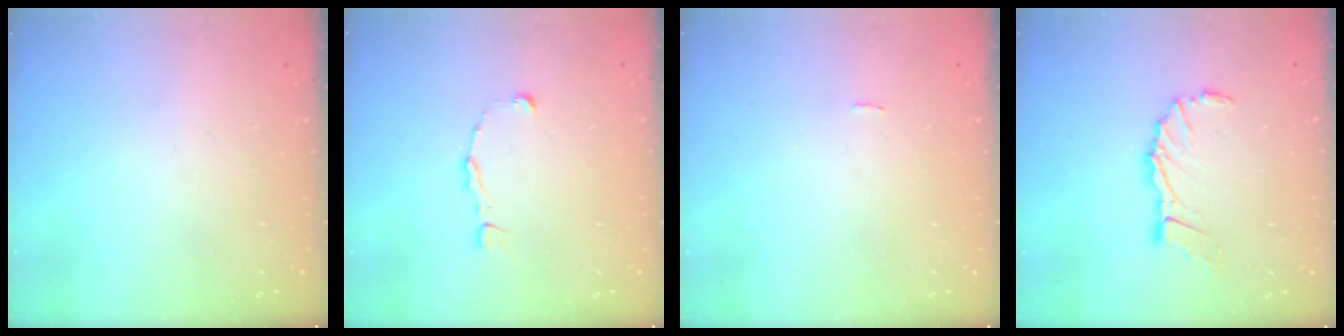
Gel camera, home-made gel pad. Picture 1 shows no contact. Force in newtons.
{"total": 1.5, "press": 1.5, "slide": 0.1}
{"total": 0.0}
{"total": 9.8, "press": 9.6, "slide": 1.7}